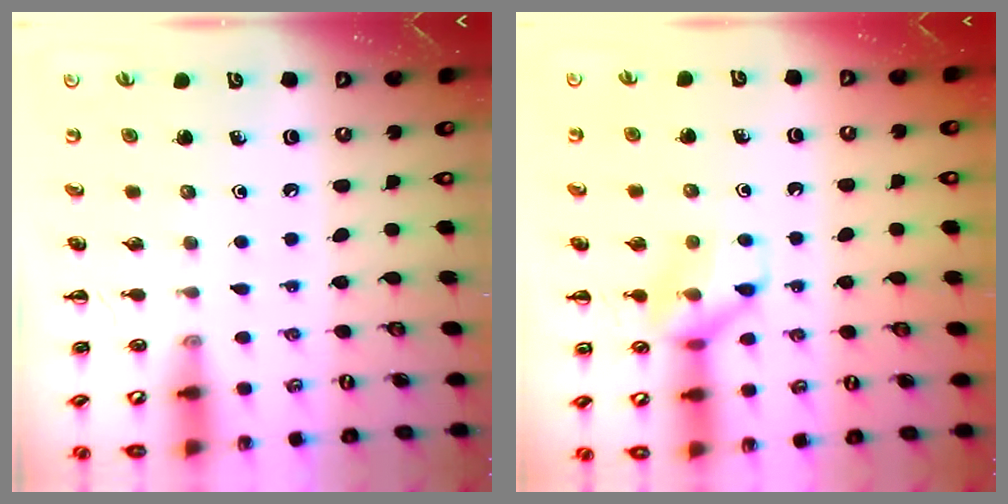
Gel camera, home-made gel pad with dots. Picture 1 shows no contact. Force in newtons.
{"total": 9.5, "press": 9.5, "slide": 0.2}